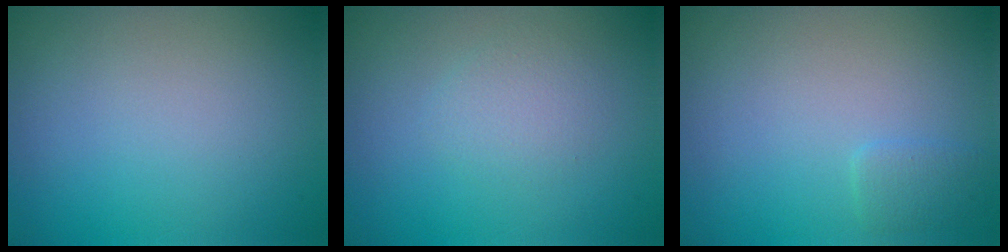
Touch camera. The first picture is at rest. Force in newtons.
{"total": 1.7, "press": 1.7, "slide": 0.0}
{"total": 1.2, "press": 1.2, "slide": 0.1}